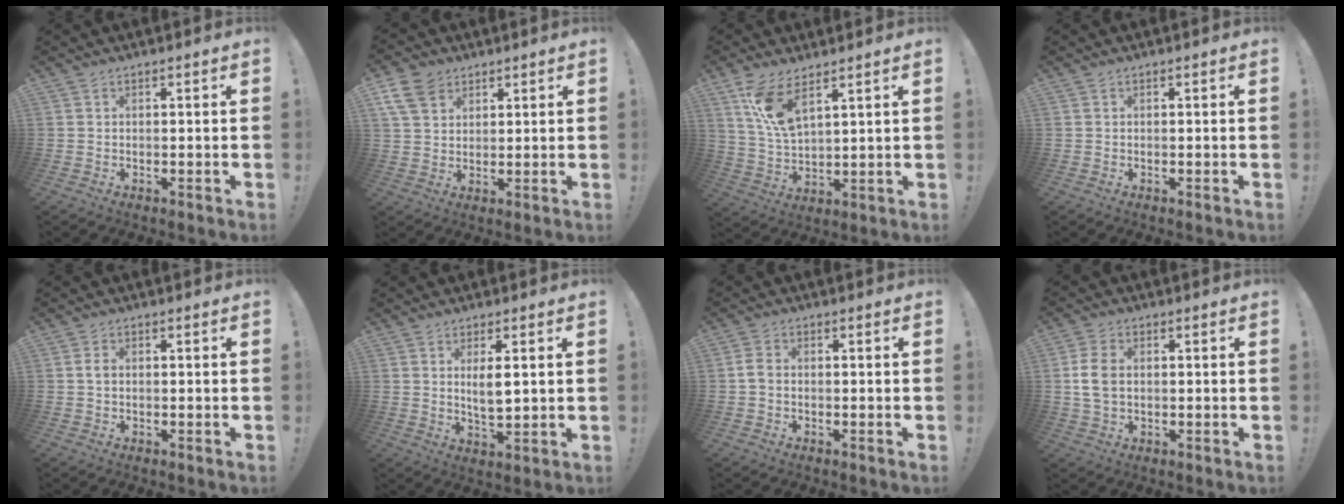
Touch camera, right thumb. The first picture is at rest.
{"total": 9.4, "force": [5.0, 6.7, 4.2], "torque": [-0.090, -0.016, 0.102]}
{"total": 10.8, "force": [7.0, 3.7, 7.4], "torque": [-0.141, -0.035, 0.128]}
{"total": 0.0}
{"total": 1.4, "force": [-0.1, 1.0, 1.0], "torque": [-0.012, 0.003, -0.004]}
{"total": 5.6, "force": [1.5, 1.9, 5.0], "torque": [-0.083, -0.008, 0.023]}
{"total": 2.6, "force": [-0.6, 1.8, 1.8], "torque": [-0.038, 0.008, -0.012]}
{"total": 7.1, "force": [0.5, 4.9, 5.1], "torque": [-0.098, 0.004, 0.008]}